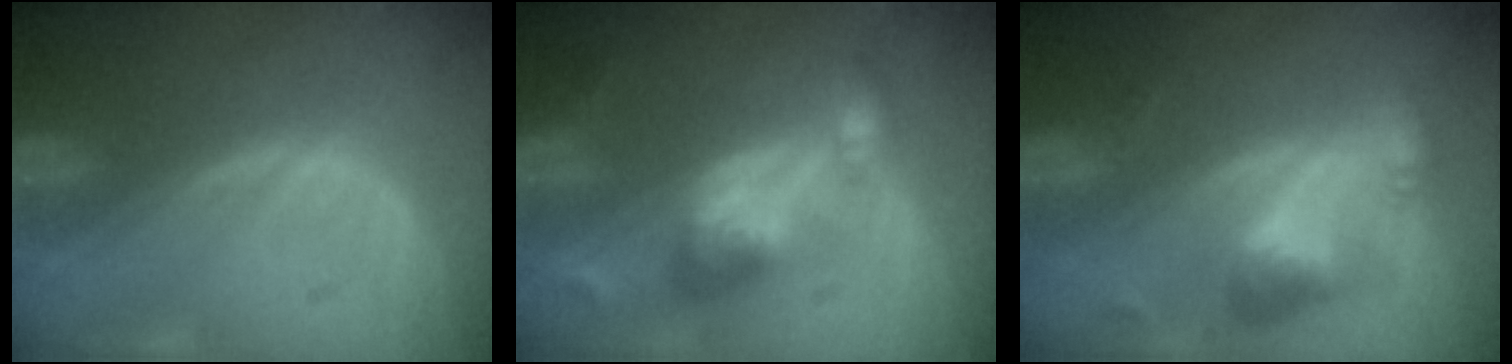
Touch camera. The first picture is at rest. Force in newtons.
{"total": 6.2, "press": 6.1, "slide": 1.0}
{"total": 6.5, "press": 5.9, "slide": 2.5}